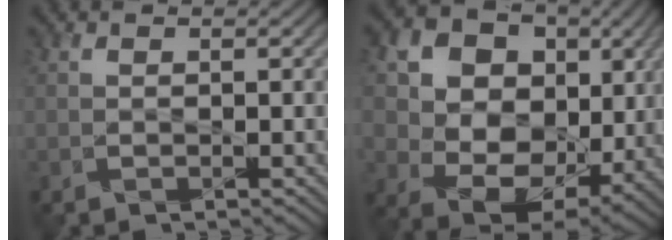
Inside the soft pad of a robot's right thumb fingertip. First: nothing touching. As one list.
[{"total": 13.9, "force": [3.4, 11.4, 7.2], "torque": [-0.190, 0.007, 0.082]}]